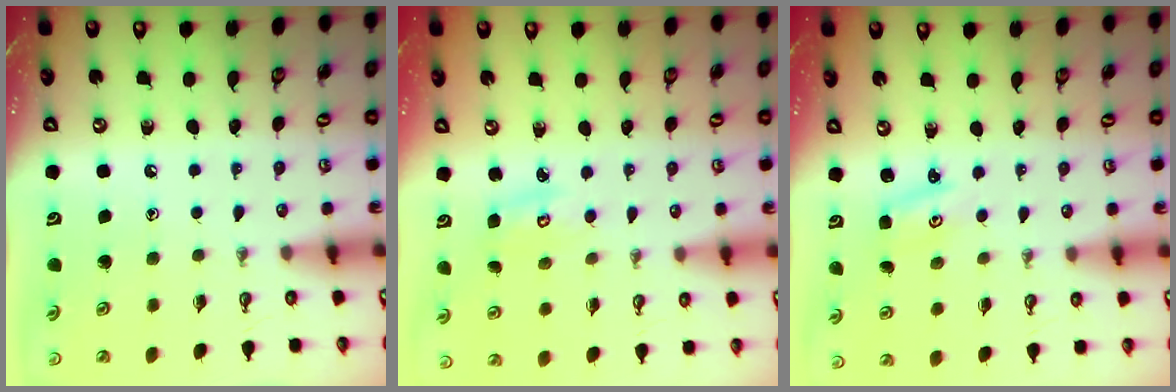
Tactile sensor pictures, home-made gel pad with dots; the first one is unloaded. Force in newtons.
{"total": 4.0, "press": 4.0, "slide": 0.3}
{"total": 1.8, "press": 1.8, "slide": 0.3}